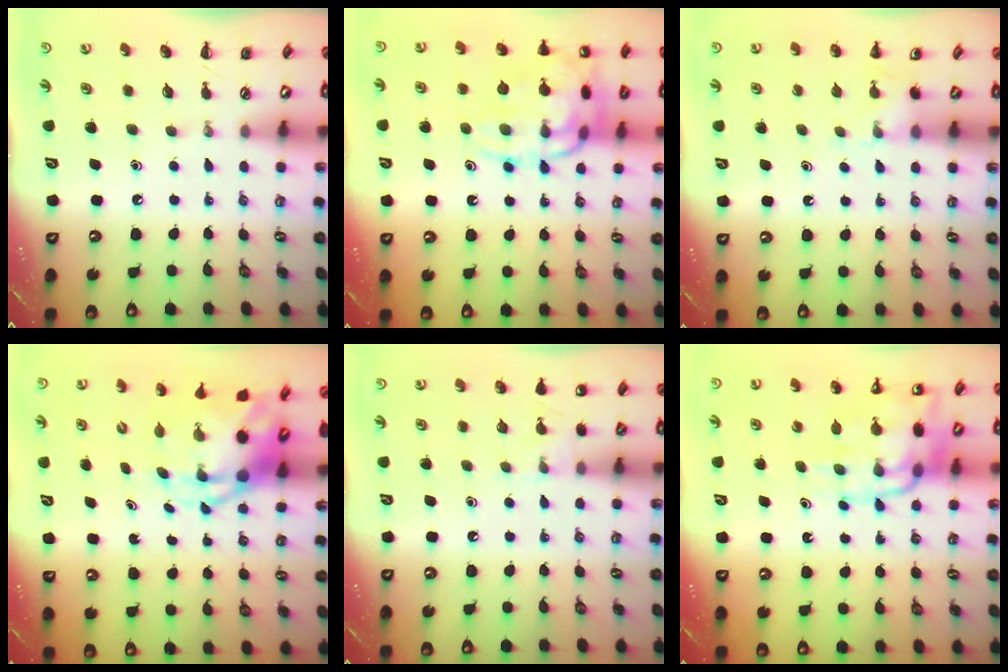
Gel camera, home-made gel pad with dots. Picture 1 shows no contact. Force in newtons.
{"total": 16.4, "press": 16.4, "slide": 0.5}
{"total": 6.3, "press": 6.1, "slide": 1.5}
{"total": 5.1, "press": 4.9, "slide": 1.7}
{"total": 4.8, "press": 4.5, "slide": 1.4}
{"total": 13.6, "press": 13.3, "slide": 3.0}